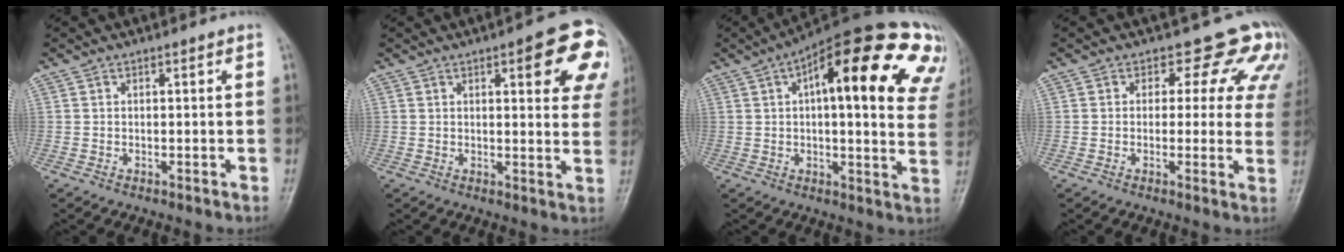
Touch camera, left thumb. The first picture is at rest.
{"total": 13.2, "force": [5.5, 4.3, 11.2], "torque": [-0.092, -0.014, 0.056]}
{"total": 27.7, "force": [11.4, 9.2, 23.5], "torque": [-0.264, 0.021, 0.142]}
{"total": 9.8, "force": [6.4, 6.1, 4.3], "torque": [0.006, -0.023, 0.048]}